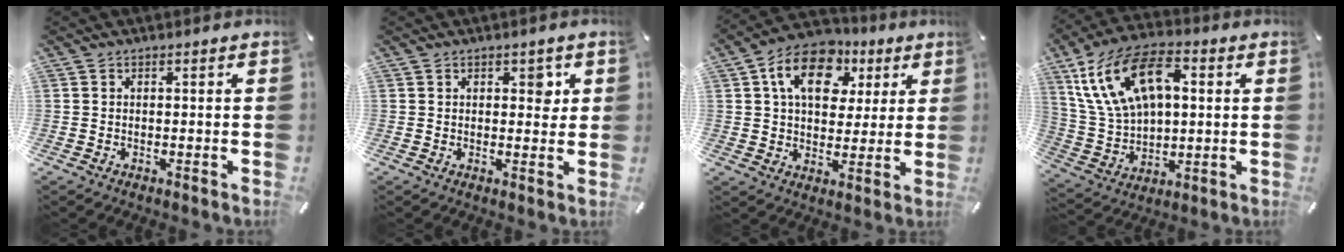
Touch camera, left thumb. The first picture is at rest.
{"total": 3.4, "force": [1.3, 2.0, 2.5], "torque": [-0.012, -0.009, 0.012]}
{"total": 14.1, "force": [5.3, 10.0, 8.3], "torque": [-0.126, -0.006, 0.095]}
{"total": 17.6, "force": [6.2, 11.4, 11.9], "torque": [-0.271, -0.002, 0.111]}